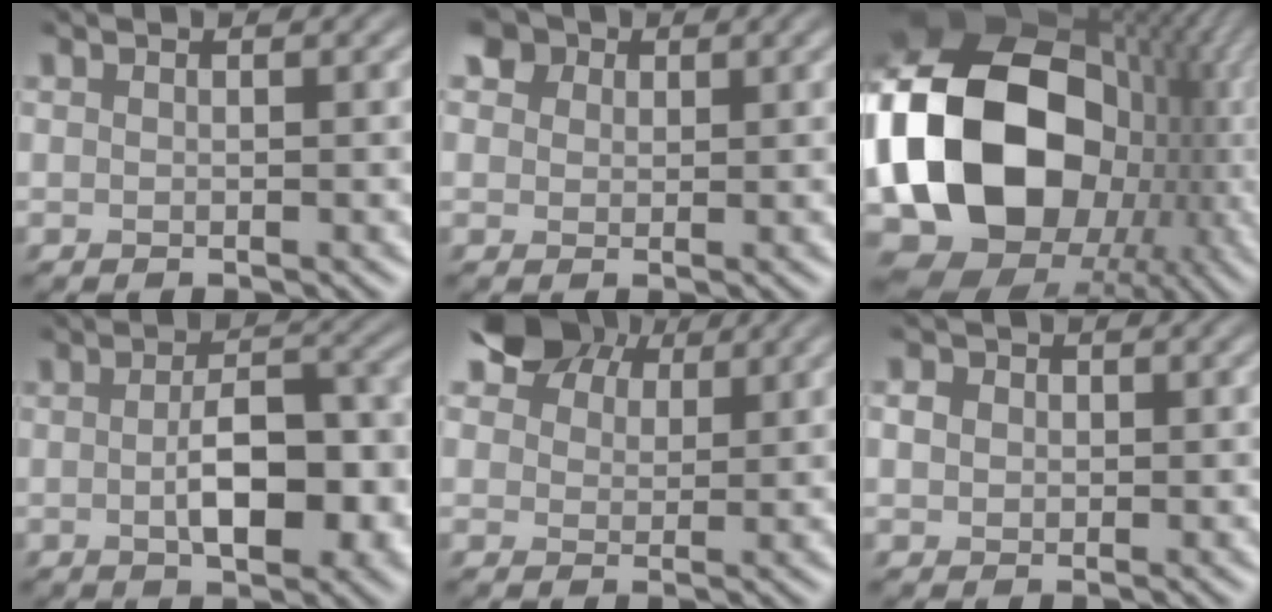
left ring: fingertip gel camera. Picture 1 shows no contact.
{"total": 5.9, "force": [3.4, 3.9, 2.8], "torque": [-0.081, 0.004, 0.047]}
{"total": 20.2, "force": [-2.6, 15.5, 12.6], "torque": [-0.262, -0.016, -0.046]}
{"total": 7.0, "force": [-1.7, 3.4, 5.8], "torque": [-0.094, -0.008, -0.031]}
{"total": 6.2, "force": [3.8, 4.0, 2.9], "torque": [-0.068, 0.006, 0.061]}
{"total": 1.8, "force": [0.1, 1.6, 0.8], "torque": [-0.020, 0.007, -0.002]}